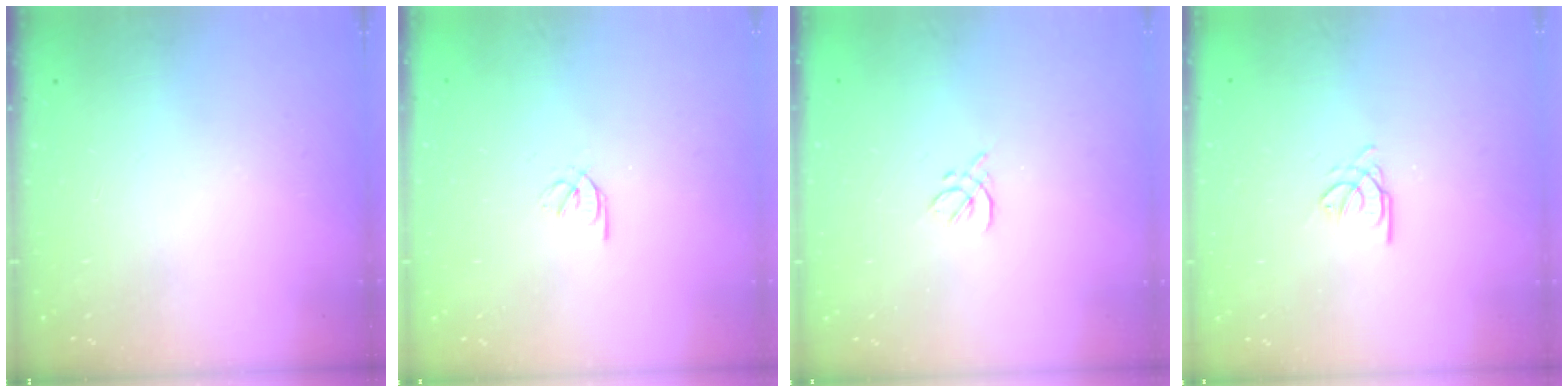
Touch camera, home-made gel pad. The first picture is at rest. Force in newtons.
{"total": 1.6, "press": 1.6, "slide": 0.3}
{"total": 2.0, "press": 1.9, "slide": 0.7}
{"total": 2.6, "press": 2.6, "slide": 0.1}